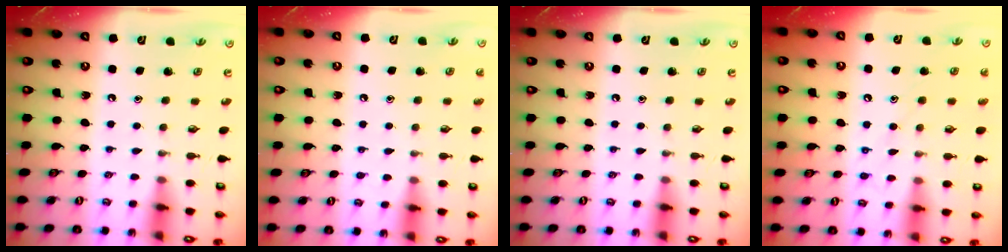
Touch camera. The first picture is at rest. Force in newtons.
{"total": 2.9, "press": 2.9, "slide": 0.4}
{"total": 0.0}
{"total": 8.5, "press": 8.5, "slide": 0.7}